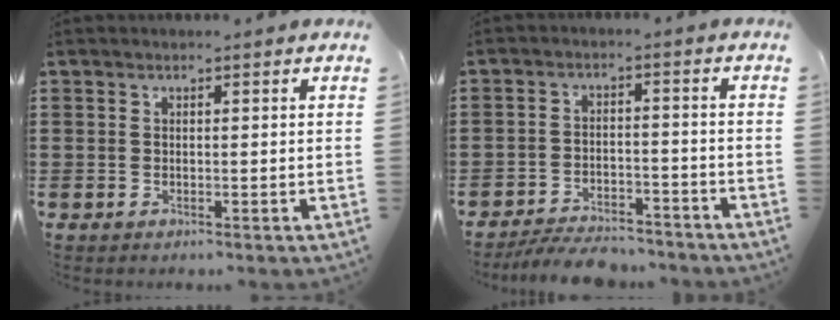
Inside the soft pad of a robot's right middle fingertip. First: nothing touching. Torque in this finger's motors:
{"motor_torque": [1.49, -0.65, 0.11, 0.09]}